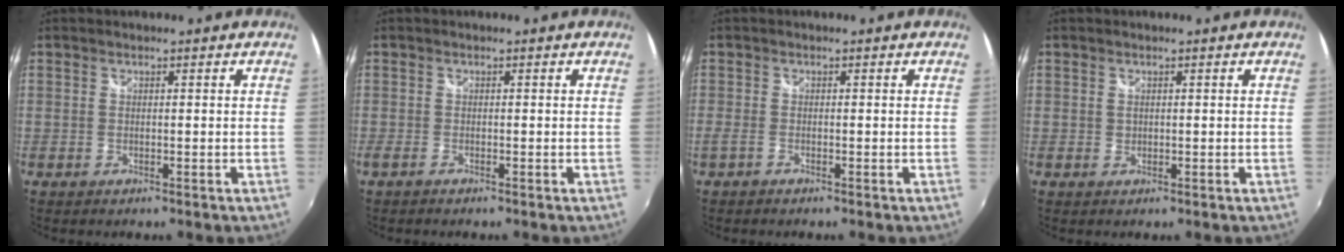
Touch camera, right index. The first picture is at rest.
{"total": 1.3, "force": [-1.0, 0.2, 0.7], "torque": [-0.015, -0.005, -0.021]}
{"total": 1.6, "force": [-1.2, 0.6, 0.9], "torque": [-0.023, -0.004, -0.025]}
{"total": 0.7, "force": [0.3, 0.6, 0.1], "torque": [0.001, 0.001, 0.005]}